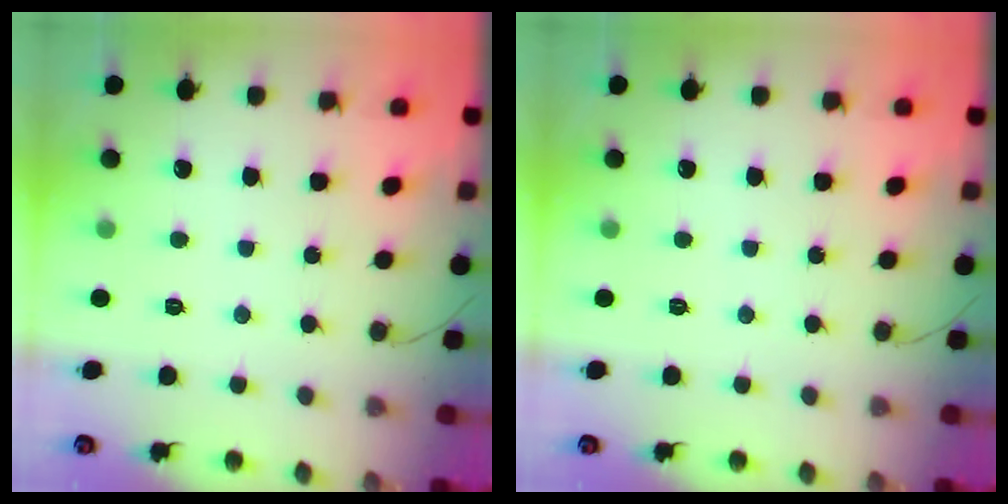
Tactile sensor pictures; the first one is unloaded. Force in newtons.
{"total": 0.0}